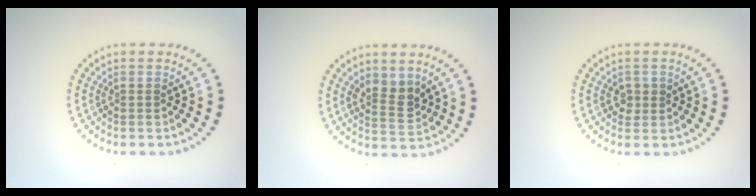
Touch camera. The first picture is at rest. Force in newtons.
{"total": 2.7, "press": 2.4, "slide": 1.1}
{"total": 1.3, "press": 1.3, "slide": 0.2}